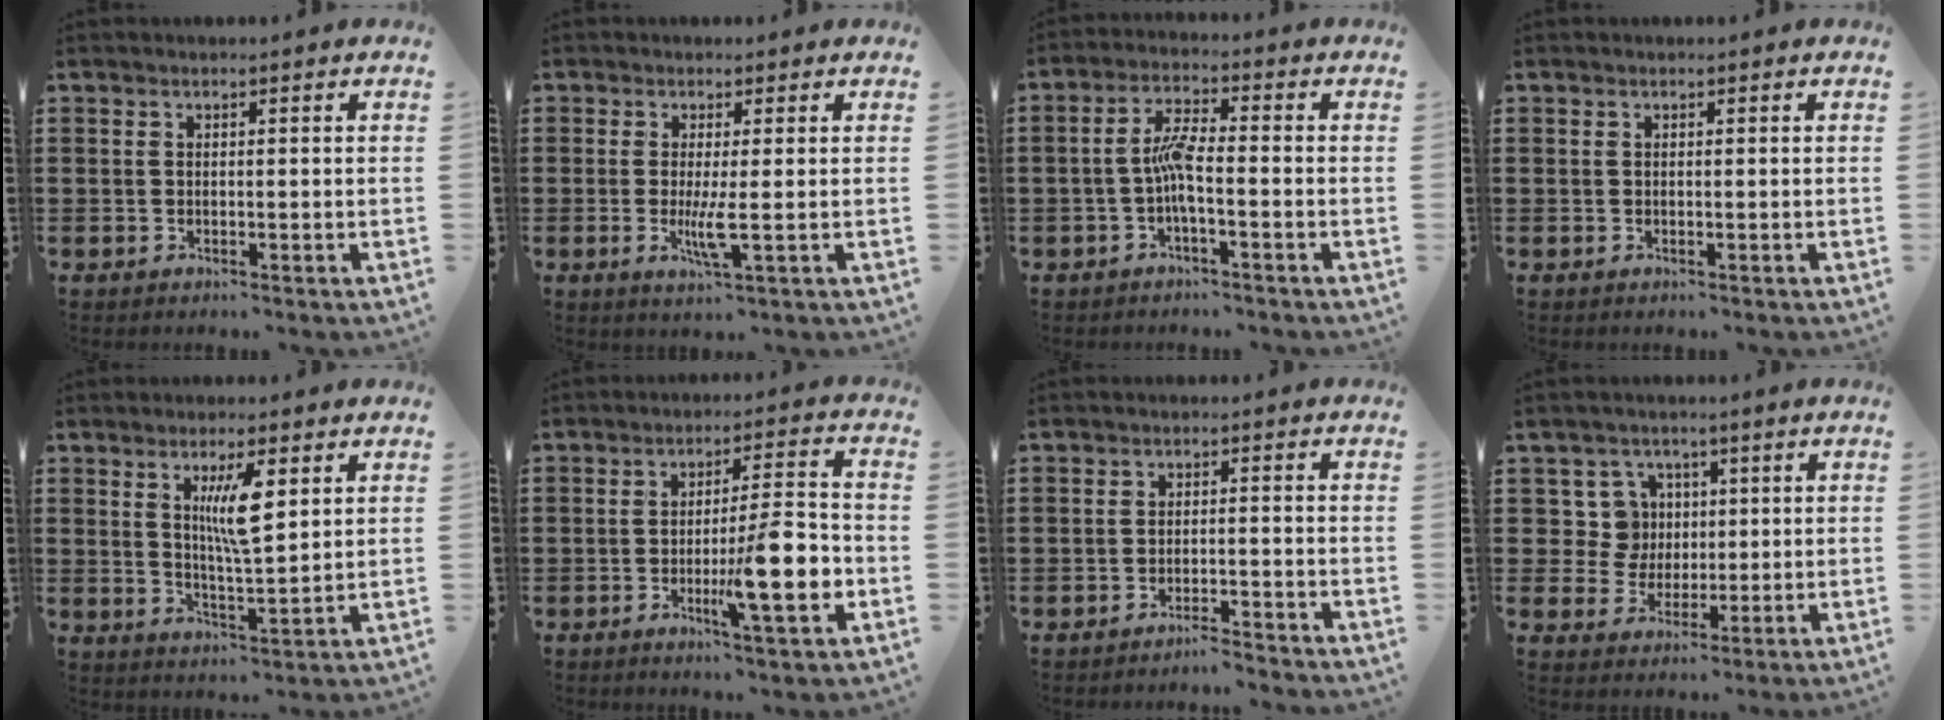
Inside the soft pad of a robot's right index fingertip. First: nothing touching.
{"total": 3.7, "force": [-0.6, 0.1, 3.7], "torque": [-0.065, -0.008, -0.011]}
{"total": 5.0, "force": [-1.3, 0.9, 4.7], "torque": [-0.102, -0.001, -0.030]}
{"total": 0.0}
{"total": 6.8, "force": [2.3, 1.2, 6.2], "torque": [-0.110, -0.005, 0.034]}
{"total": 11.0, "force": [-3.3, 1.9, 10.3], "torque": [-0.153, -0.005, -0.057]}
{"total": 2.3, "force": [-2.2, -0.3, 0.5], "torque": [-0.012, -0.002, -0.046]}
{"total": 6.0, "force": [1.3, 5.6, 1.6], "torque": [-0.051, 0.012, 0.025]}